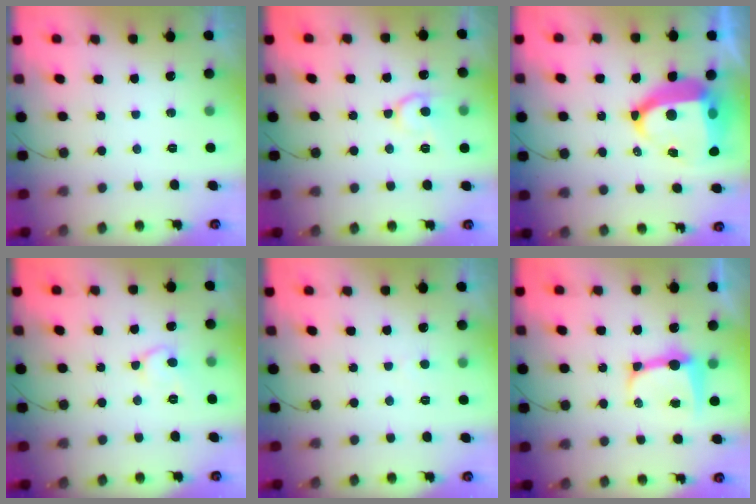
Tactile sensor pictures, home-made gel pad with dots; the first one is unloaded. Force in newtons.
{"total": 10.3, "press": 10.3, "slide": 1.0}
{"total": 15.4, "press": 15.3, "slide": 1.8}
{"total": 7.7, "press": 7.7, "slide": 0.6}
{"total": 2.5, "press": 2.5, "slide": 0.2}
{"total": 8.6, "press": 8.5, "slide": 0.7}